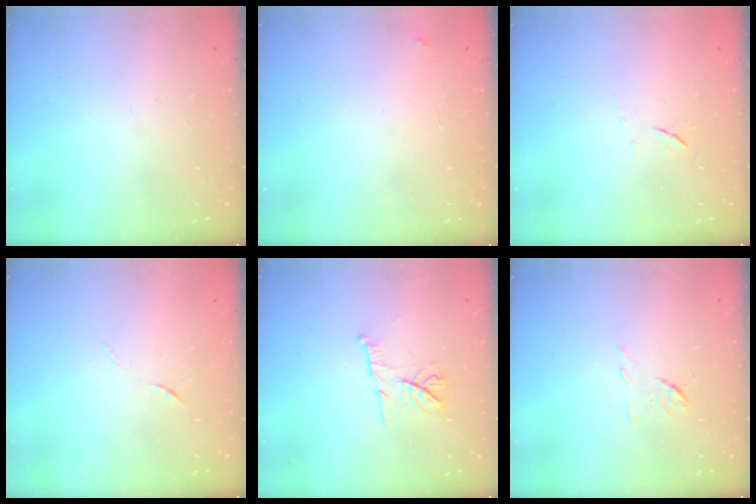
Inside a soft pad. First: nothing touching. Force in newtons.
{"total": 4.0, "press": 4.0, "slide": 0.2}
{"total": 3.8, "press": 3.7, "slide": 0.6}
{"total": 4.4, "press": 4.2, "slide": 1.3}
{"total": 9.5, "press": 9.5, "slide": 0.2}
{"total": 5.3, "press": 5.2, "slide": 1.0}